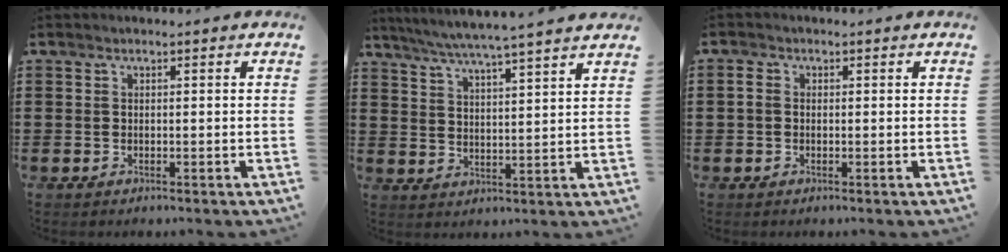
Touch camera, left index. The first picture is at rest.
{"total": 5.2, "force": [4.7, -0.9, 2.1], "torque": [-0.059, -0.030, 0.078]}
{"total": 1.6, "force": [-0.1, 1.1, 1.2], "torque": [-0.033, 0.002, -0.005]}